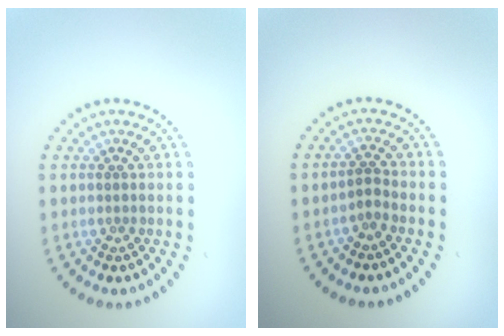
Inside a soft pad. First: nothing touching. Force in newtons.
{"total": 1.1, "press": 0.7, "slide": 0.8}